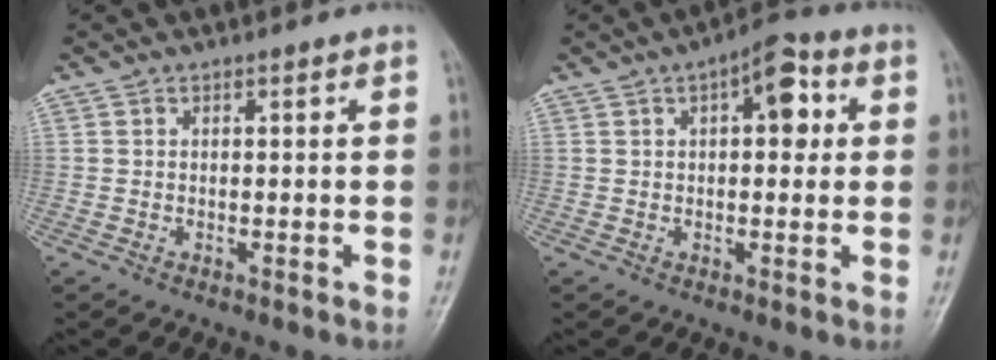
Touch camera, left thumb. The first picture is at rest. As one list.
[{"total": 7.6, "force": [2.1, 3.6, 6.3], "torque": [-0.063, 0.011, 0.018]}]